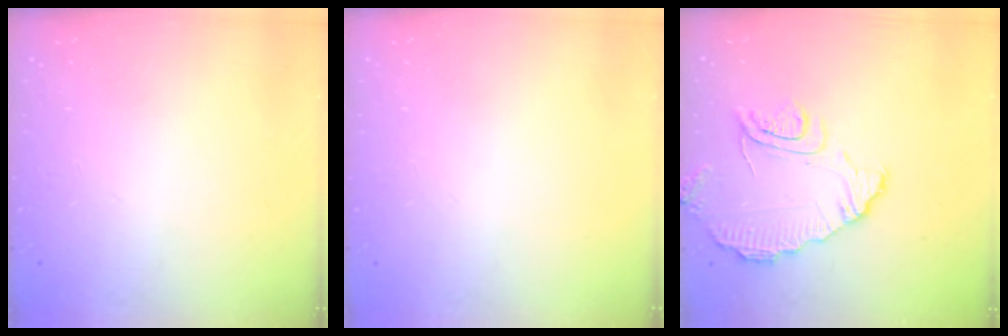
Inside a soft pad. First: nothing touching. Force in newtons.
{"total": 0.0}
{"total": 10.5, "press": 10.5, "slide": 0.6}